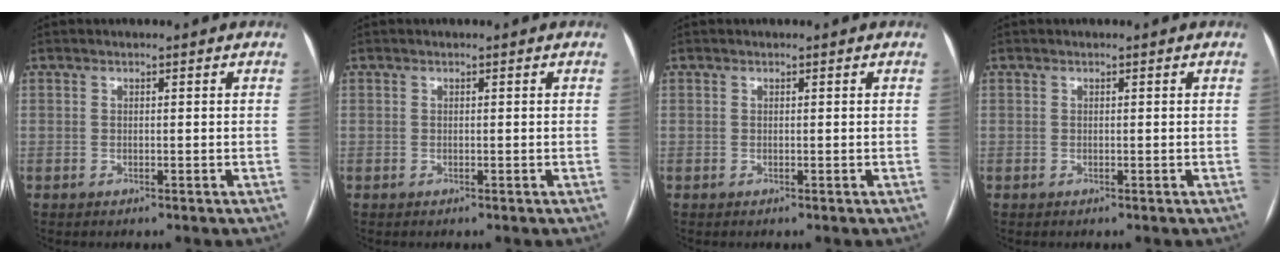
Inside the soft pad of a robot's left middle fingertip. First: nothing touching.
{"total": 0.0}
{"total": 0.0}
{"total": 0.0}